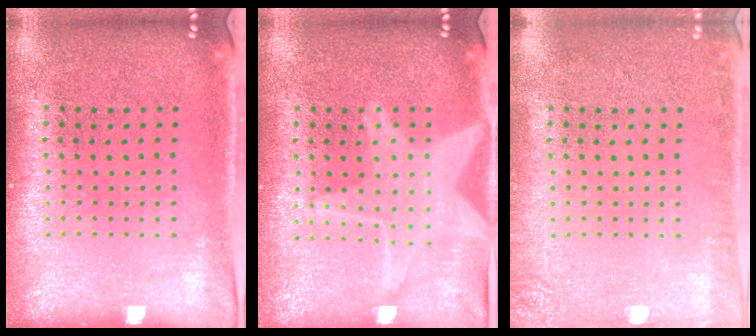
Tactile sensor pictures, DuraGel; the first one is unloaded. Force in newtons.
{"total": 3.2, "press": 3.2, "slide": 0.4}
{"total": 1.7, "press": 1.7, "slide": 0.3}